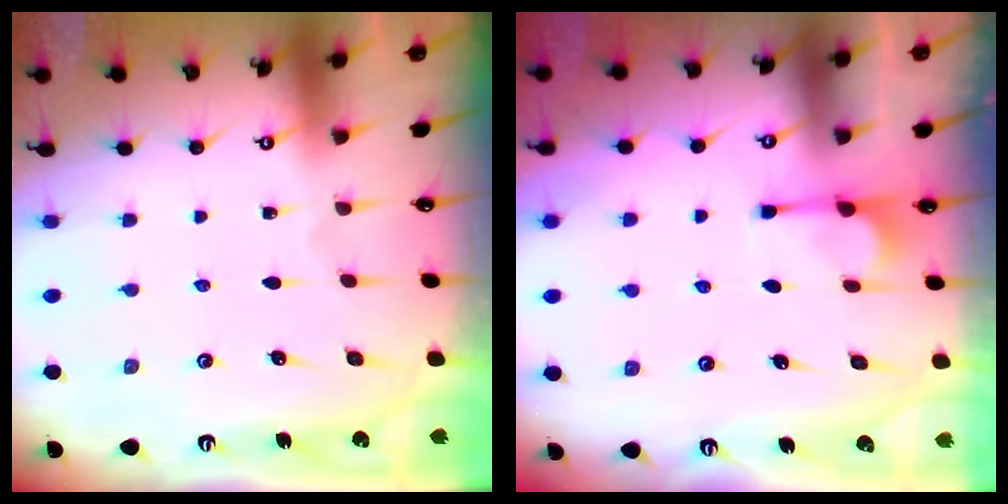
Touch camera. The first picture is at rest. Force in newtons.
{"total": 1.3, "press": 1.1, "slide": 0.6}